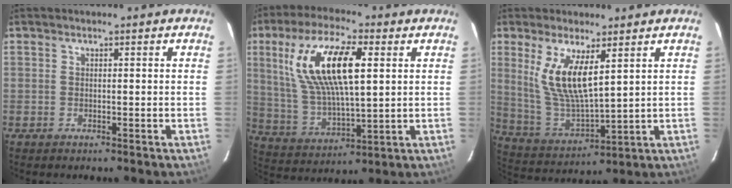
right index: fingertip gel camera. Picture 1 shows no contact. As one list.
[{"total": 17.7, "force": [5.6, 6.4, 15.6], "torque": [-0.303, 0.010, 0.115]}, {"total": 11.6, "force": [4.8, 3.5, 9.9], "torque": [-0.200, -0.011, 0.108]}]